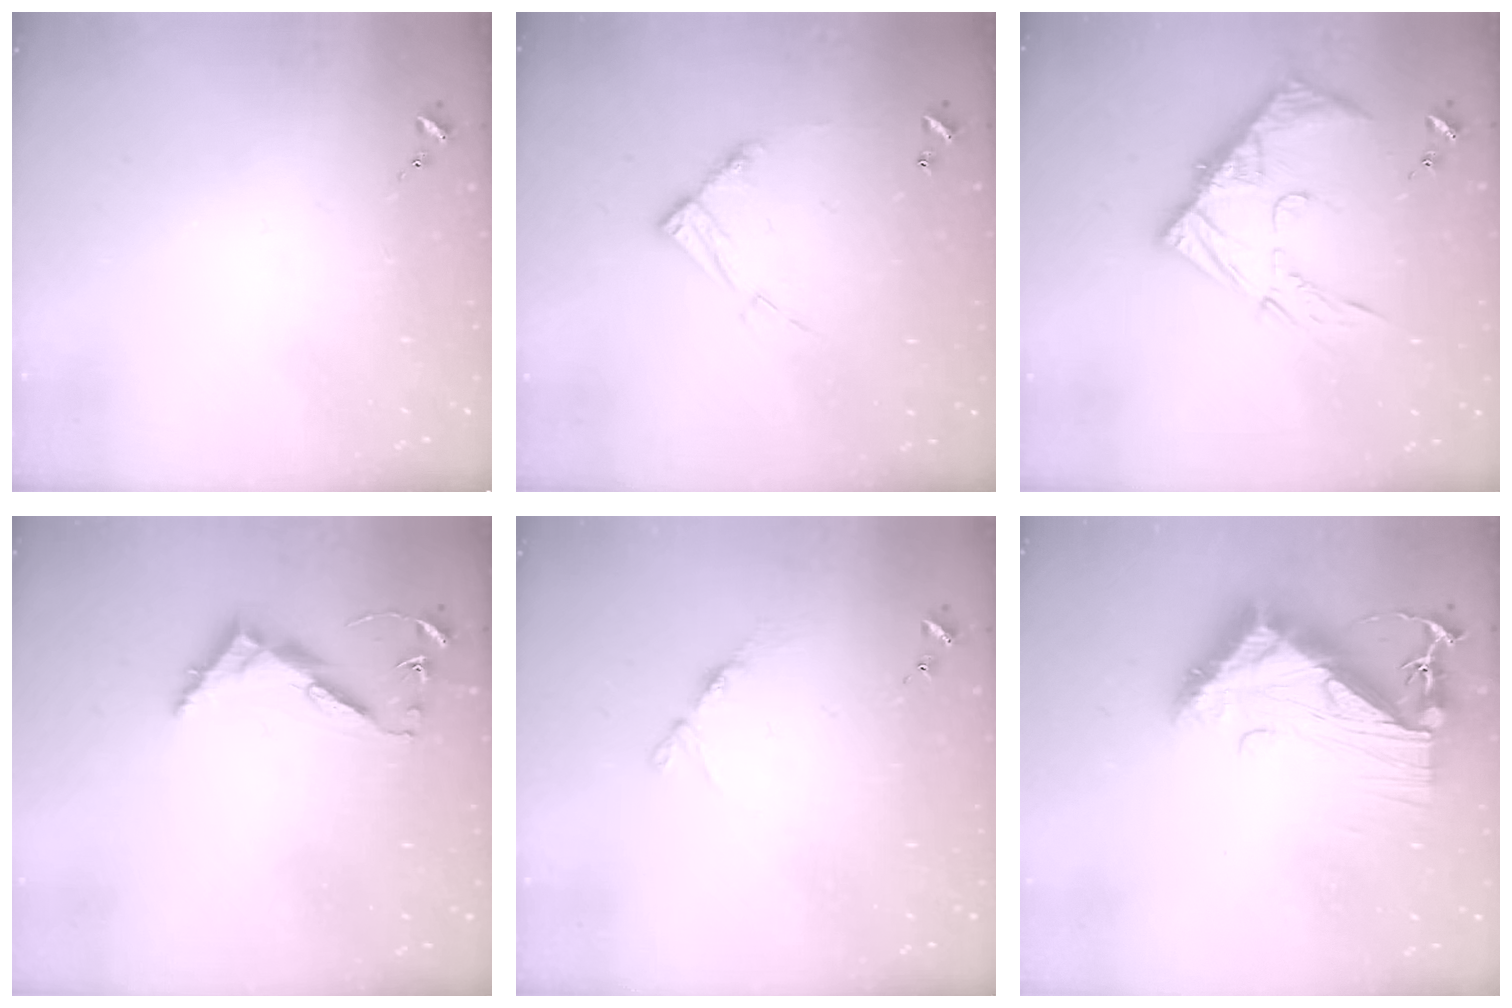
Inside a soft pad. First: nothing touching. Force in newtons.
{"total": 11.8, "press": 11.7, "slide": 1.1}
{"total": 15.2, "press": 15.2, "slide": 1.5}
{"total": 8.2, "press": 8.1, "slide": 0.6}
{"total": 5.5, "press": 5.4, "slide": 0.6}
{"total": 13.5, "press": 13.5, "slide": 1.2}